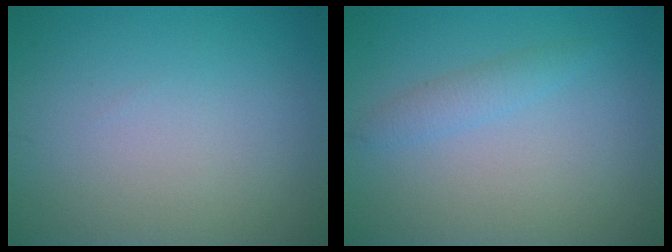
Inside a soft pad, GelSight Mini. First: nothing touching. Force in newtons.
{"total": 1.5, "press": 1.5, "slide": 0.0}